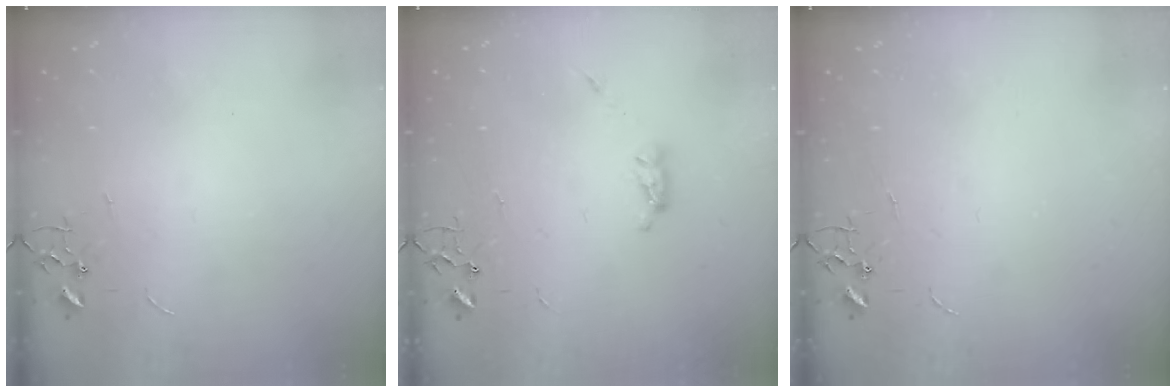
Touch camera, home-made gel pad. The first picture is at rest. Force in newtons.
{"total": 3.1, "press": 3.1, "slide": 0.5}
{"total": 0.0}